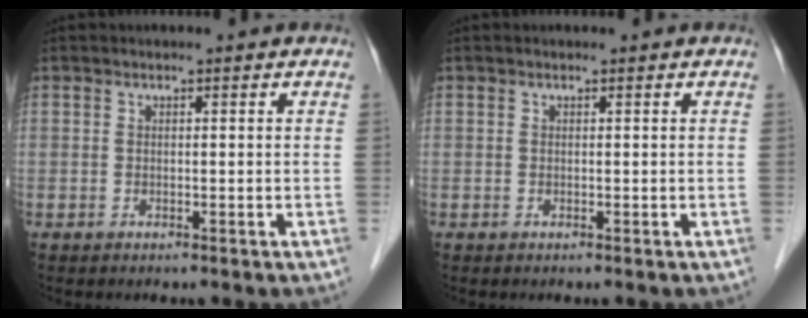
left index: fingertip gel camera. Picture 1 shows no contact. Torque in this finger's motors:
{"motor_torque": [0.27, 0.00, -0.04, -0.01]}